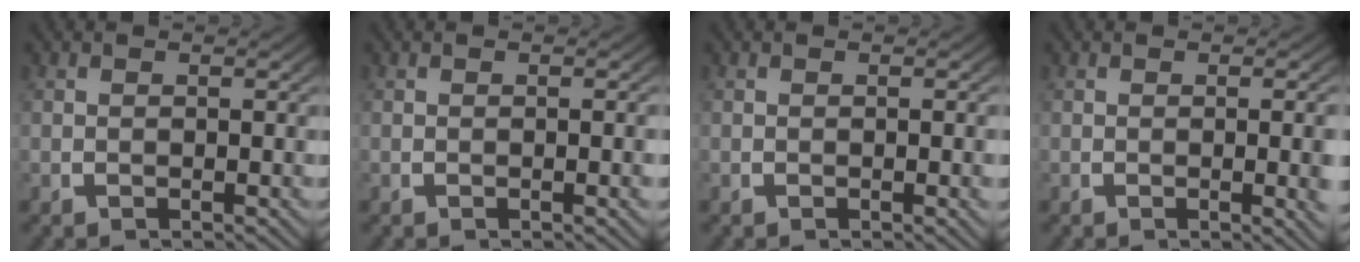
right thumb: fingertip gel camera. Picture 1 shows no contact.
{"total": 0.6, "force": [-0.1, -0.1, 0.6], "torque": [-0.010, 0.002, 0.000]}
{"total": 0.6, "force": [-0.1, -0.1, 0.6], "torque": [-0.010, 0.001, 0.001]}
{"total": 2.3, "force": [0.0, 0.3, 2.3], "torque": [-0.022, 0.000, -0.001]}